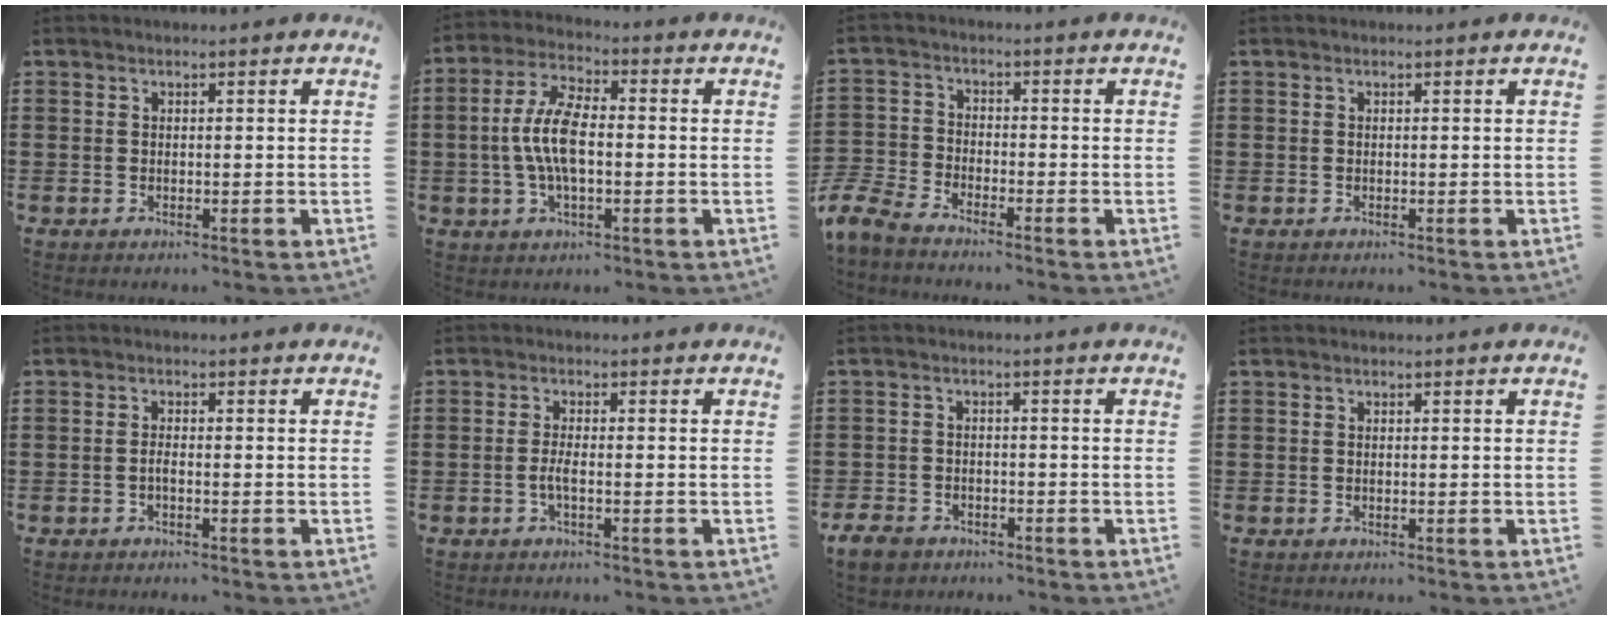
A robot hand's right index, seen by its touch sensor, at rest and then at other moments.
{"total": 8.1, "force": [-0.7, 3.1, 7.5], "torque": [-0.169, -0.005, -0.019]}
{"total": 4.7, "force": [-4.5, 0.5, 1.1], "torque": [-0.056, -0.011, -0.099]}
{"total": 0.0}
{"total": 1.2, "force": [-0.7, 0.1, 1.0], "torque": [-0.026, -0.004, -0.015]}
{"total": 2.1, "force": [-0.9, 0.2, 1.9], "torque": [-0.048, -0.005, -0.021]}
{"total": 2.9, "force": [-2.5, 1.1, 0.8], "torque": [-0.032, 0.000, -0.056]}
{"total": 0.0}